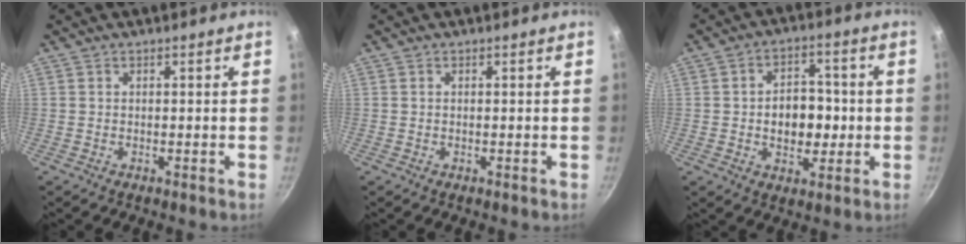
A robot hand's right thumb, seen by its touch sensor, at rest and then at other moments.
{"total": 0.0}
{"total": 9.8, "force": [-0.6, 6.8, 6.9], "torque": [-0.069, 0.009, -0.011]}